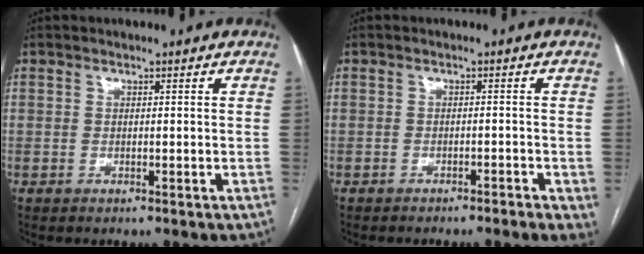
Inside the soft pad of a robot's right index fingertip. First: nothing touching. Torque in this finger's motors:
{"motor_torque": [-1.45, -0.69, -0.70, -0.12]}